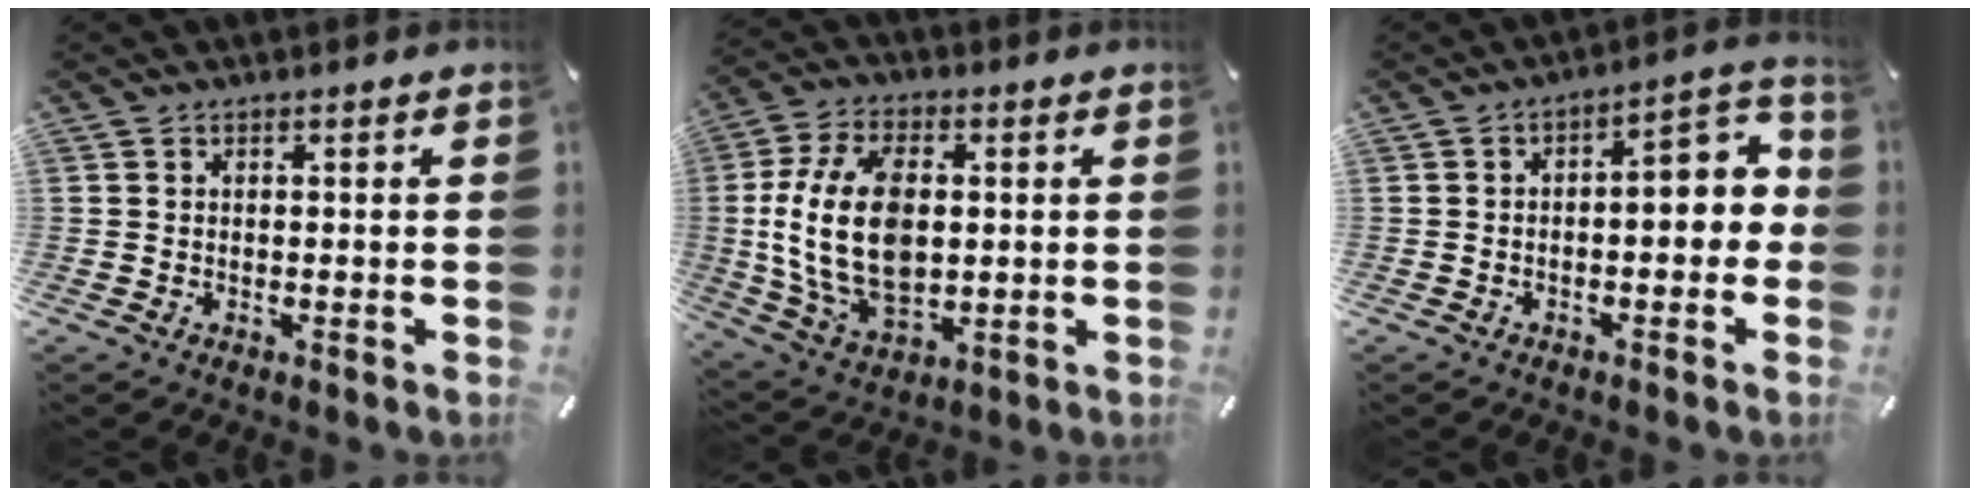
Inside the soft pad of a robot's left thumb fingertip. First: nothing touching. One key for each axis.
{"total": 17.4, "fx": 1.1, "fy": 11.2, "fz": 13.3, "tx": -0.302, "ty": -0.006, "tz": 0.018}
{"total": 7.0, "fx": -0.2, "fy": 3.5, "fz": 6.1, "tx": -0.082, "ty": -0.013, "tz": -0.012}